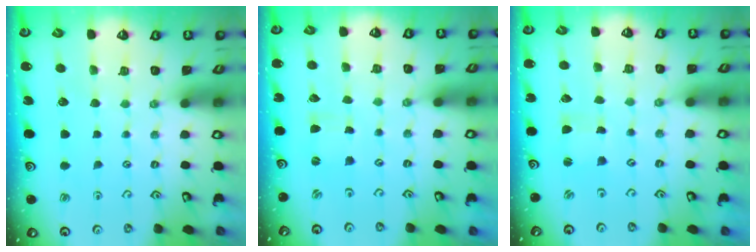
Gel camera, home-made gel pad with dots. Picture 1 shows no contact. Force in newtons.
{"total": 0.0}
{"total": 0.8, "press": 0.8, "slide": 0.0}